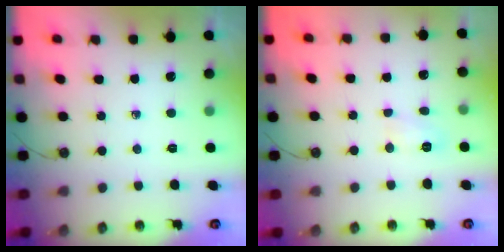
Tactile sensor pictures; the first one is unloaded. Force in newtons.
{"total": 4.3, "press": 4.2, "slide": 0.6}